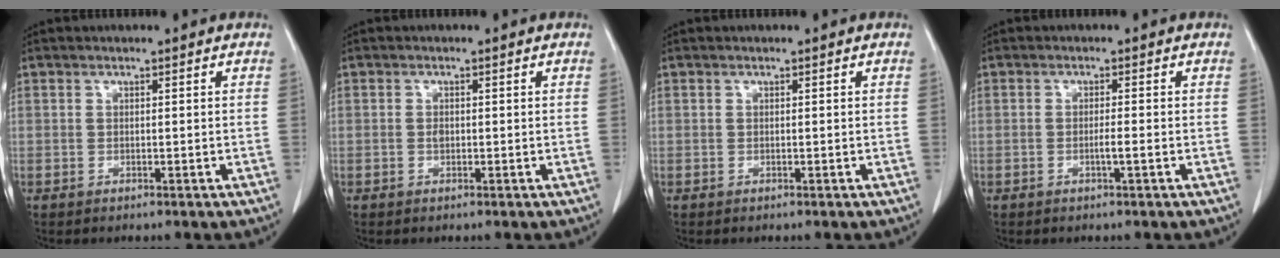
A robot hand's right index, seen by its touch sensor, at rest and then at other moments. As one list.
[{"total": 0.7, "force": [-0.1, 0.5, 0.5], "torque": [-0.010, 0.002, 0.000]}, {"total": 0.0}, {"total": 1.4, "force": [-0.5, -0.2, 1.4], "torque": [-0.024, 0.000, -0.008]}]